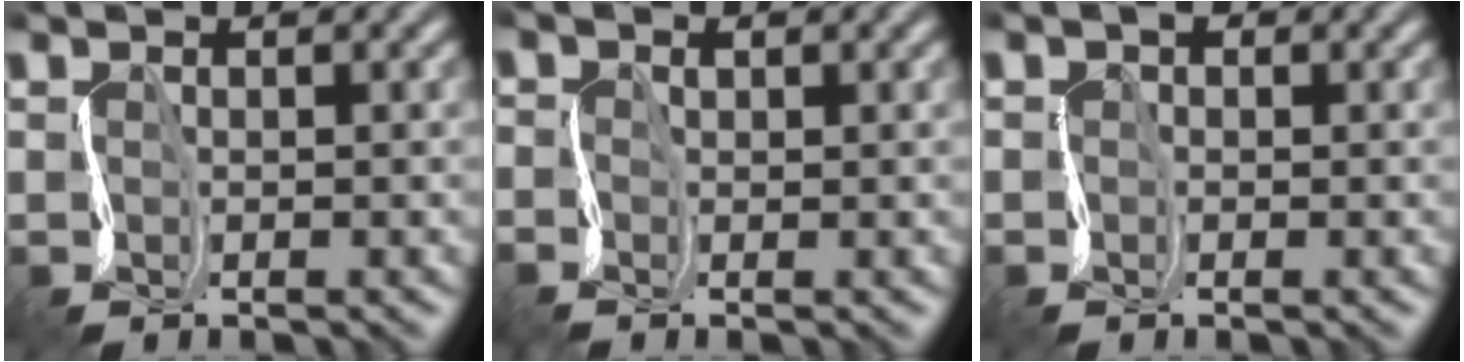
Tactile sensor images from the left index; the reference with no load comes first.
{"total": 0.9, "force": [-0.9, 0.0, 0.1], "torque": [-0.007, -0.002, -0.020]}
{"total": 0.7, "force": [-0.2, 0.7, 0.1], "torque": [0.004, 0.003, -0.007]}